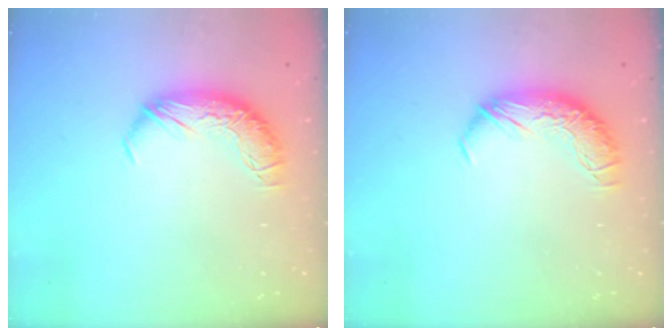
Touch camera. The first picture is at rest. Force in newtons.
{"total": 0.0}